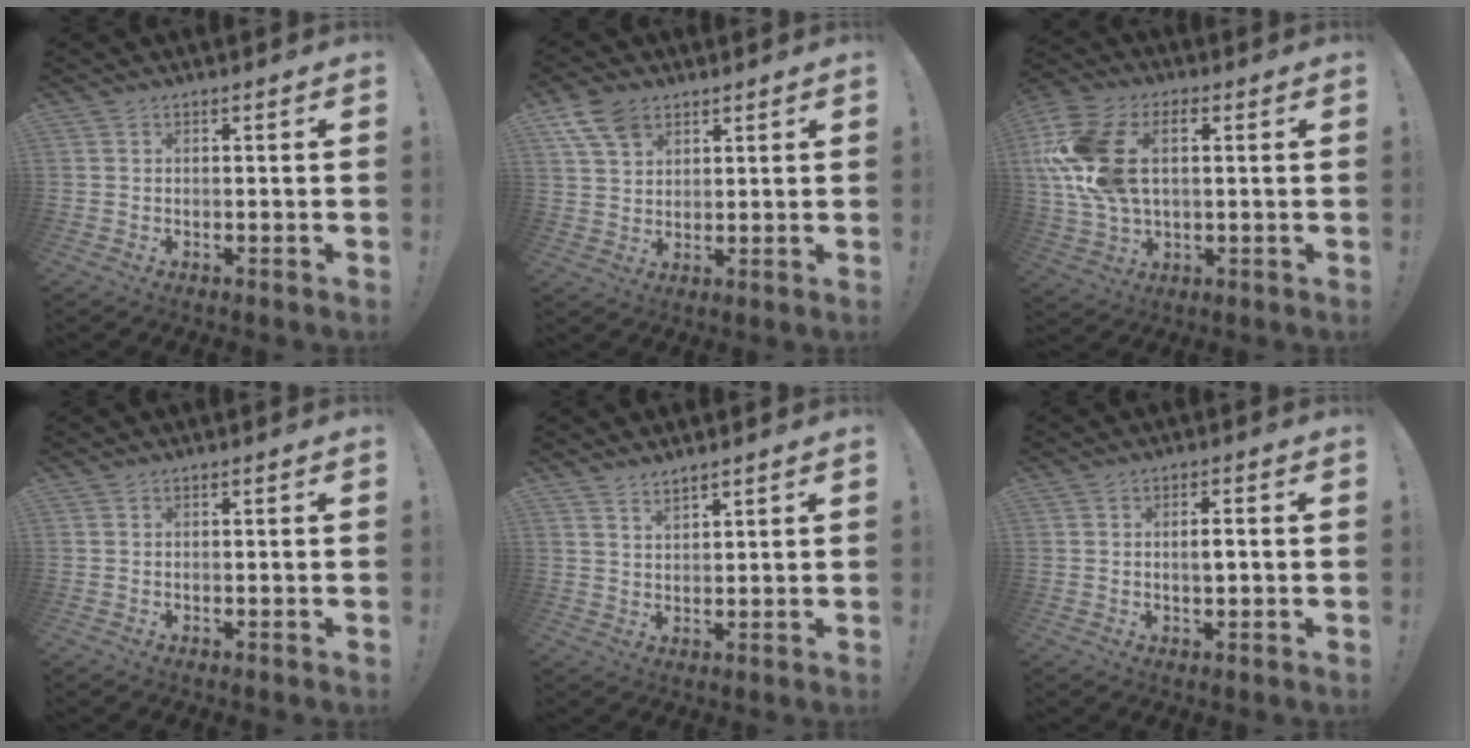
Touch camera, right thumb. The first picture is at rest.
{"total": 8.6, "force": [5.1, 5.3, 4.3], "torque": [-0.076, -0.015, 0.102]}
{"total": 16.9, "force": [3.2, 10.8, 12.5], "torque": [-0.264, -0.001, 0.055]}
{"total": 0.0}
{"total": 2.8, "force": [2.6, 0.5, 0.9], "torque": [-0.013, -0.020, 0.046]}
{"total": 2.6, "force": [0.0, 0.8, 2.5], "torque": [-0.039, 0.000, -0.005]}